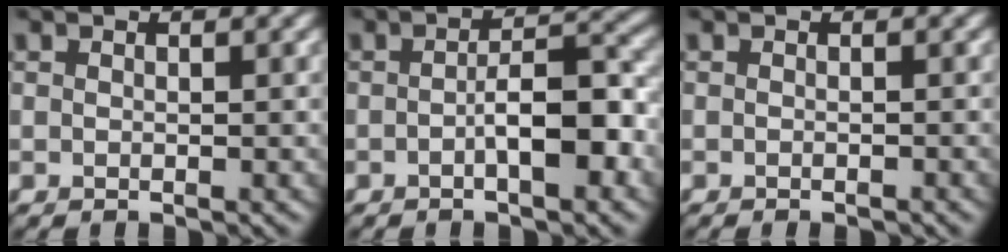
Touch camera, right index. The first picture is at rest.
{"total": 4.4, "force": [-1.2, 1.3, 4.1], "torque": [-0.066, 0.008, -0.022]}
{"total": 0.9, "force": [-0.6, 0.2, 0.6], "torque": [-0.005, -0.003, -0.014]}